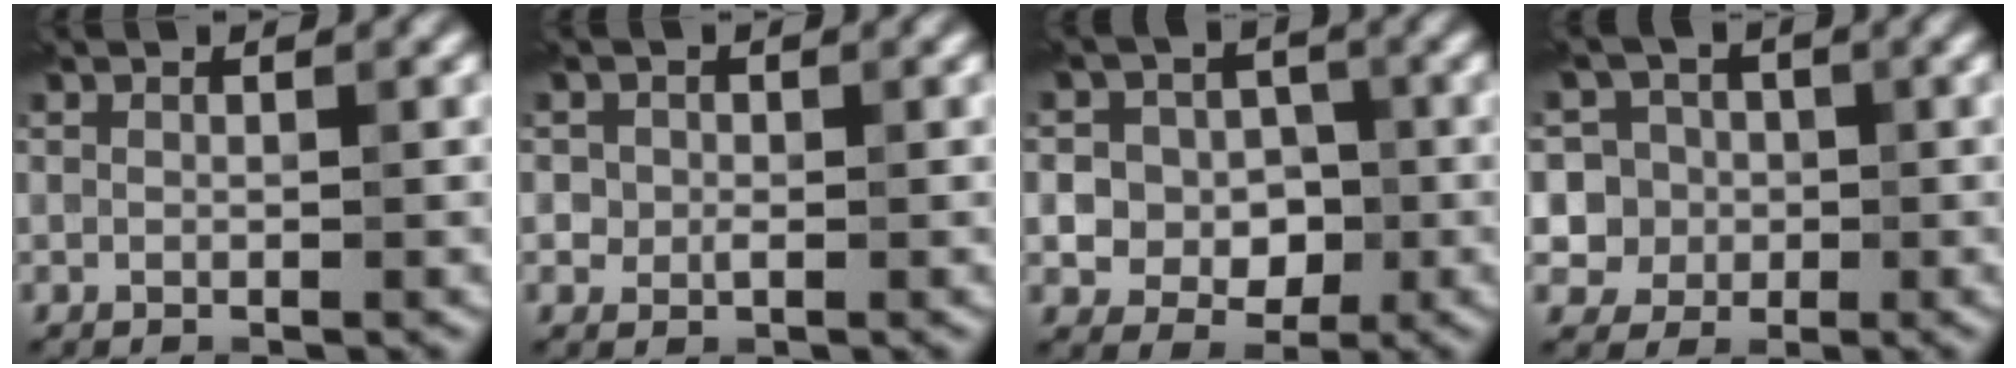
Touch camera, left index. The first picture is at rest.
{"total": 1.4, "force": [0.0, 1.3, 0.5], "torque": [-0.004, -0.002, -0.004]}
{"total": 6.2, "force": [-0.2, 5.7, 2.5], "torque": [-0.025, 0.027, -0.027]}
{"total": 6.9, "force": [1.2, 6.5, 2.0], "torque": [-0.033, 0.029, 0.004]}